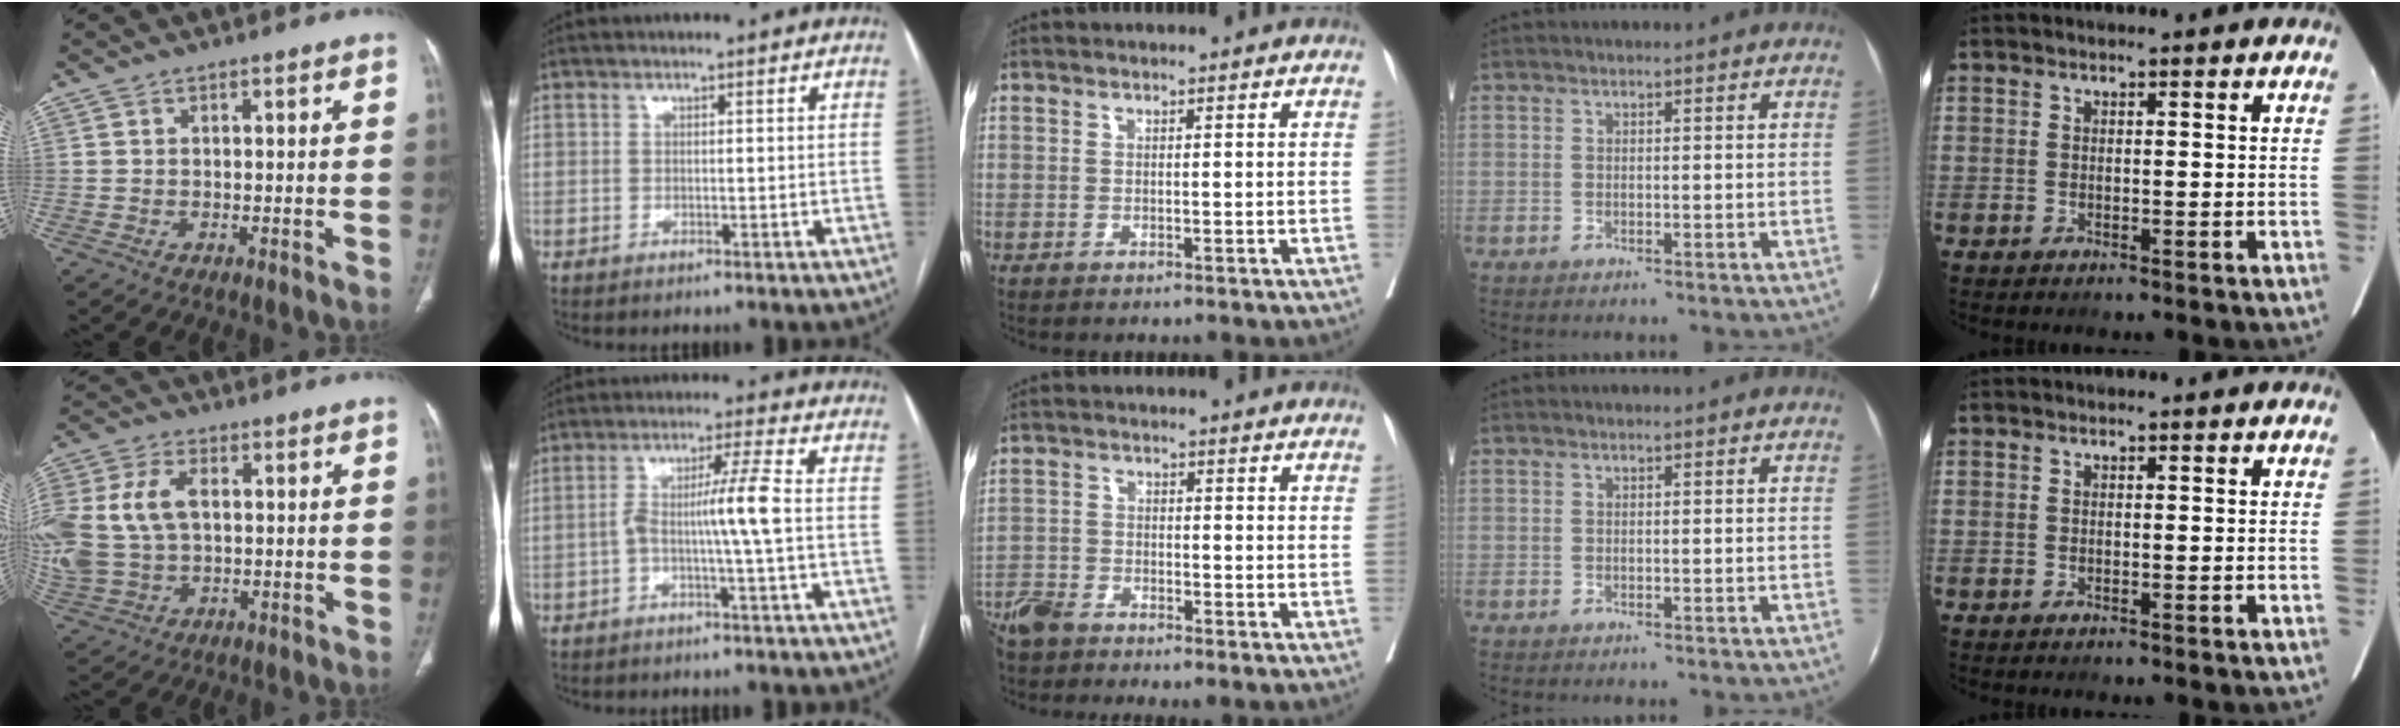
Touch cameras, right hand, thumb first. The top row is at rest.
{"thumb": {"total": 17.8, "force": [1.6, 12.1, 13.0], "torque": [-0.335, 0.008, 0.043]}, "index": {"total": 6.3, "force": [-1.3, -1.0, 6.1], "torque": [-0.115, 0.019, -0.021]}, "middle": {"total": 4.5, "force": [-4.1, 0.9, 1.7], "torque": [-0.029, -0.010, -0.081]}}